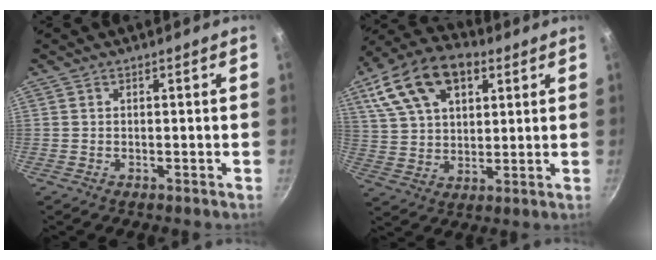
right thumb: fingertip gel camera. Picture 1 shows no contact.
{"total": 18.3, "force": [8.1, 11.0, 12.1], "torque": [-0.209, 0.004, 0.141]}